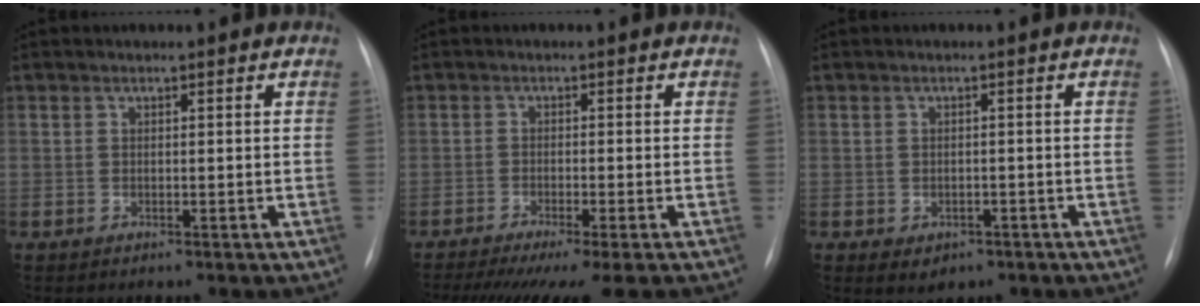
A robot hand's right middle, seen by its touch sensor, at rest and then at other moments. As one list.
[{"total": 10.6, "force": [-8.6, -0.3, 6.2], "torque": [-0.081, -0.031, -0.130]}, {"total": 2.9, "force": [-1.4, 2.1, 1.4], "torque": [-0.016, 0.003, -0.006]}]